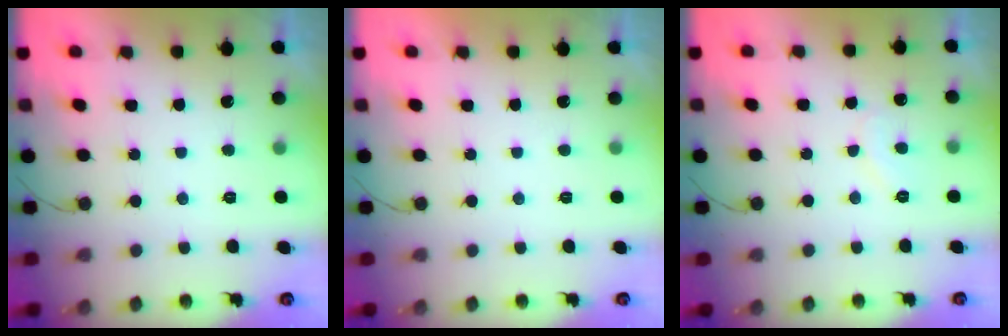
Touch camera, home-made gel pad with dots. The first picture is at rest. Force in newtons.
{"total": 1.7, "press": 1.7, "slide": 0.0}
{"total": 7.1, "press": 7.0, "slide": 0.5}